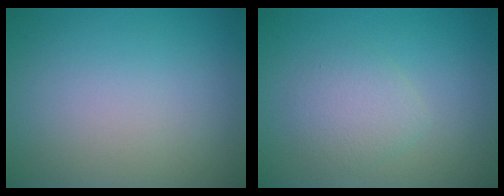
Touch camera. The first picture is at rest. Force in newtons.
{"total": 2.3, "press": 2.3, "slide": 0.1}